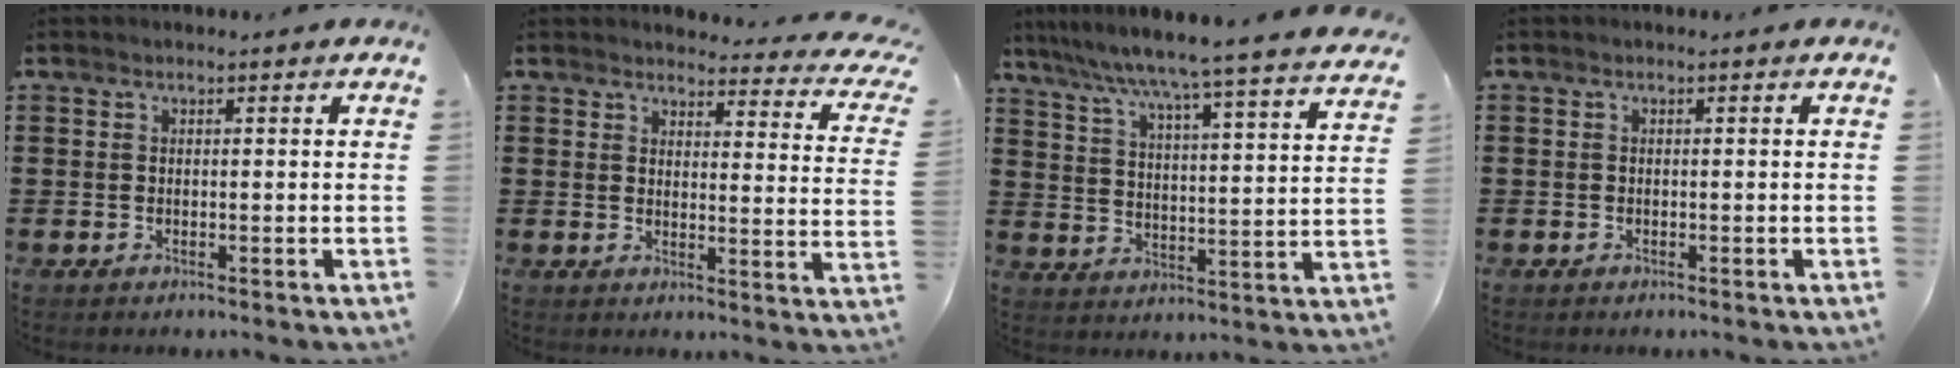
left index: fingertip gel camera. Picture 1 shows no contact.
{"total": 3.4, "force": [3.2, 0.4, 1.2], "torque": [-0.033, -0.023, 0.052]}
{"total": 5.7, "force": [5.0, -1.4, 2.3], "torque": [-0.068, -0.052, 0.073]}
{"total": 0.0}